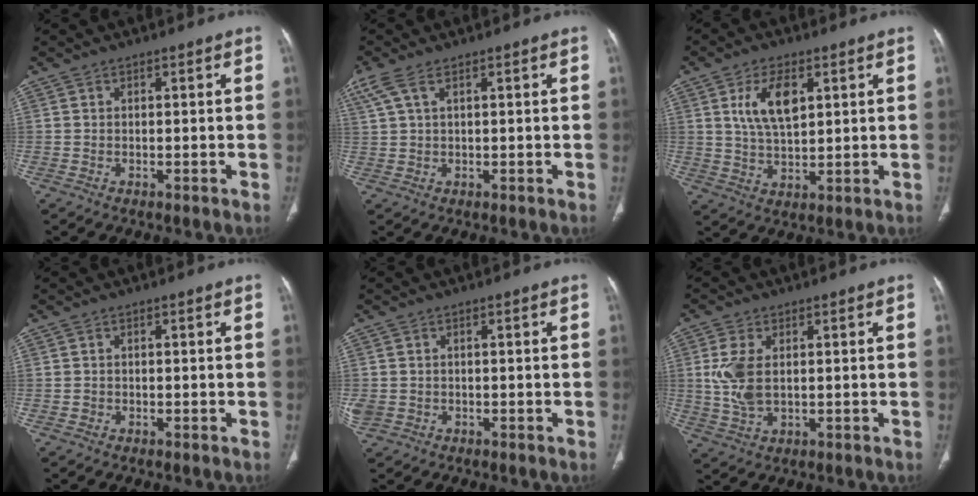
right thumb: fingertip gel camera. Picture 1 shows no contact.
{"total": 4.7, "force": [2.5, 1.6, 3.6], "torque": [-0.105, 0.018, 0.060]}
{"total": 8.7, "force": [3.0, 4.5, 6.9], "torque": [-0.120, -0.009, 0.061]}
{"total": 0.5, "force": [-0.2, 0.5, 0.1], "torque": [0.002, 0.004, -0.004]}
{"total": 2.9, "force": [-0.5, 2.5, 1.4], "torque": [-0.039, 0.006, -0.003]}
{"total": 7.1, "force": [1.0, 4.1, 5.7], "torque": [-0.133, -0.003, 0.024]}